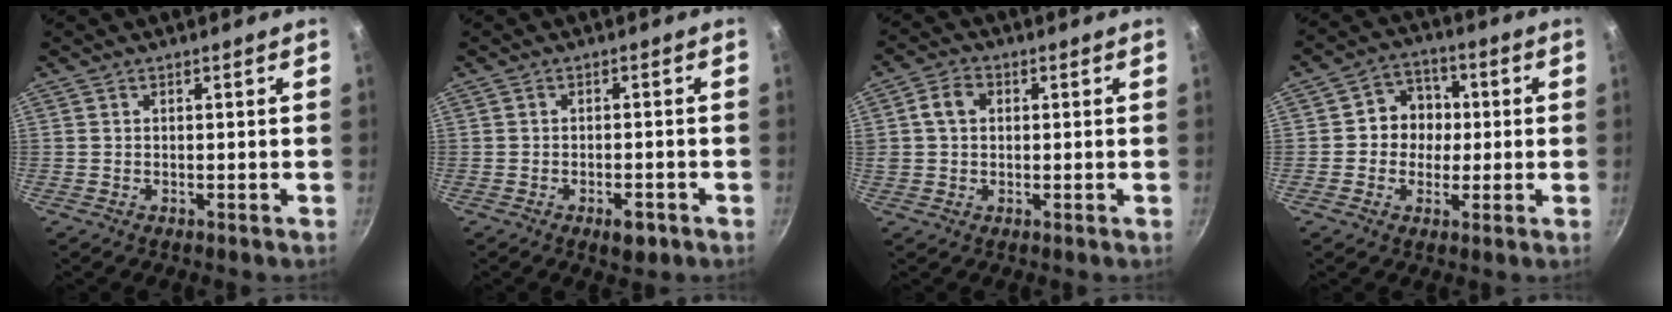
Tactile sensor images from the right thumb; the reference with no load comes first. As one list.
[{"total": 3.6, "force": [-1.8, 1.7, 2.5], "torque": [-0.033, 0.009, -0.022]}, {"total": 4.9, "force": [0.9, 3.8, 3.0], "torque": [-0.044, 0.010, 0.012]}, {"total": 8.0, "force": [0.2, 7.3, 3.2], "torque": [-0.002, 0.012, -0.010]}]